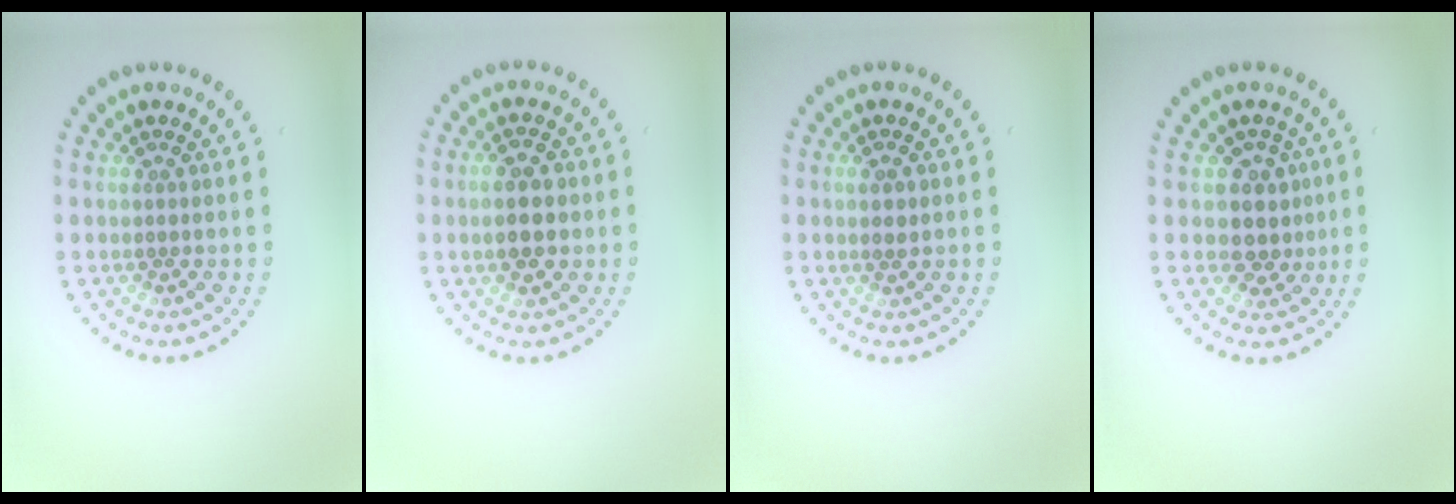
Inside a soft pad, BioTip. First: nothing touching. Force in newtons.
{"total": 3.8, "press": 3.8, "slide": 0.1}
{"total": 0.7, "press": 0.6, "slide": 0.3}
{"total": 2.8, "press": 2.2, "slide": 1.7}